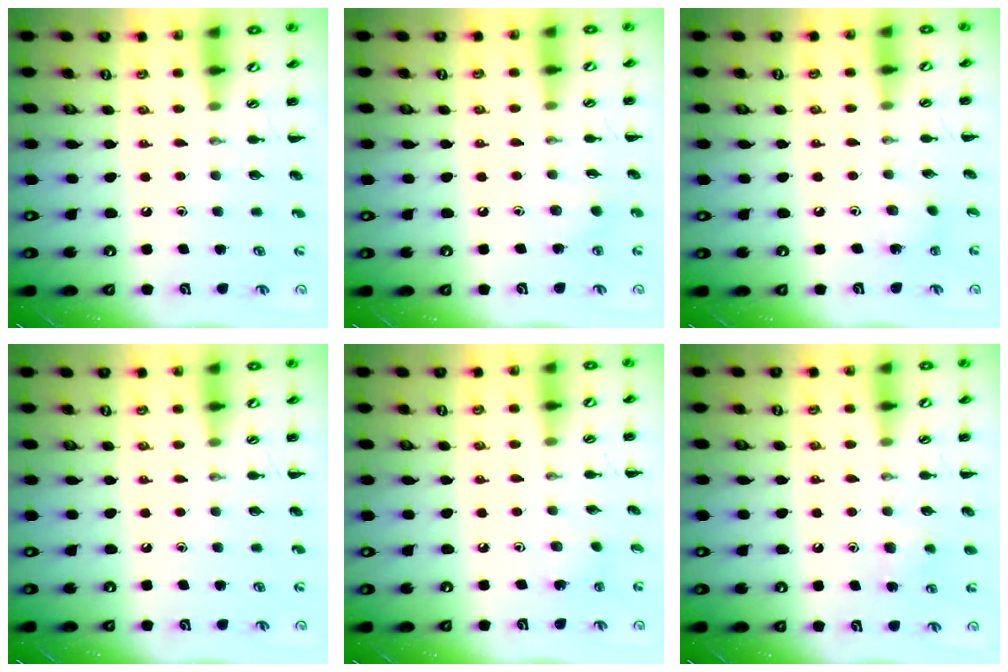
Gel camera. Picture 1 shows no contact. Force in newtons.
{"total": 3.6, "press": 3.5, "slide": 1.1}
{"total": 1.9, "press": 1.8, "slide": 0.6}
{"total": 0.0}
{"total": 2.1, "press": 2.0, "slide": 0.8}
{"total": 6.4, "press": 6.1, "slide": 2.0}